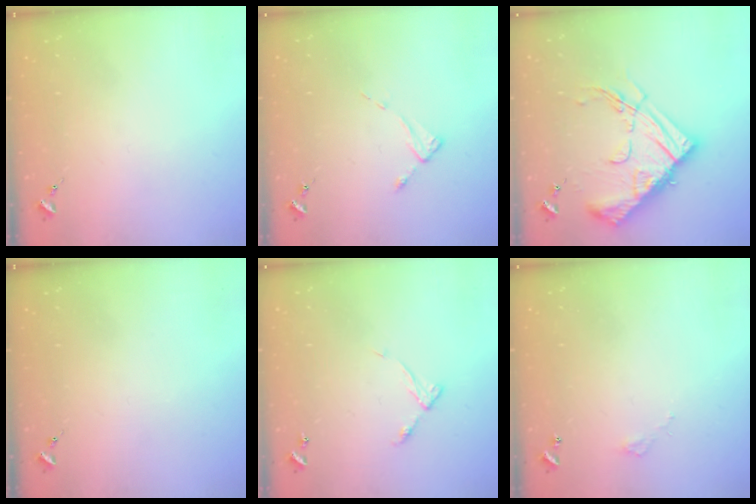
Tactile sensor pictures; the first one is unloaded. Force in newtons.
{"total": 2.6, "press": 2.6, "slide": 0.4}
{"total": 19.9, "press": 19.8, "slide": 2.0}
{"total": 0.0}
{"total": 6.5, "press": 6.5, "slide": 0.5}
{"total": 2.8, "press": 2.8, "slide": 0.2}